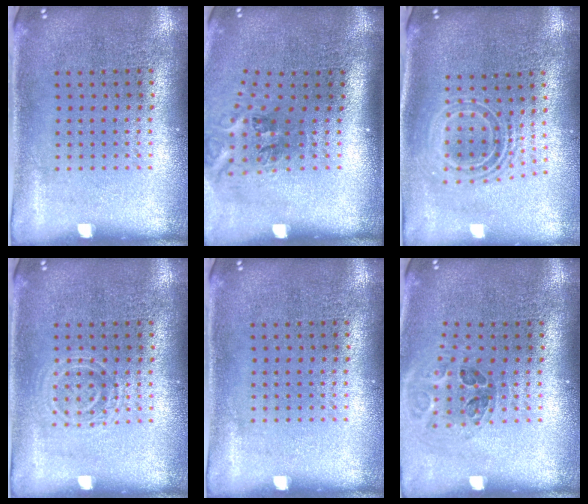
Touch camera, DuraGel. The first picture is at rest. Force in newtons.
{"total": 1.7, "press": 1.1, "slide": 1.2}
{"total": 2.0, "press": 1.5, "slide": 1.4}
{"total": 1.6, "press": 1.5, "slide": 0.4}
{"total": 0.0}
{"total": 1.0, "press": 1.0, "slide": 0.1}